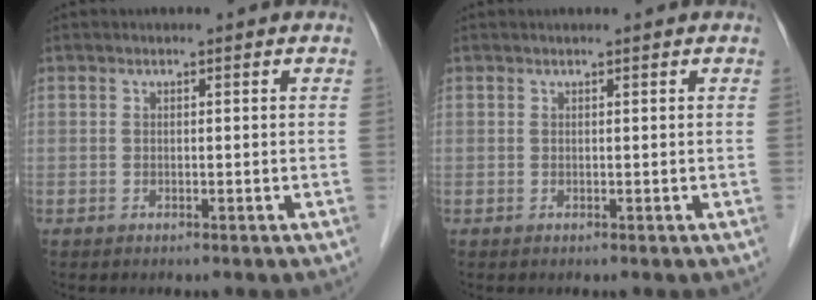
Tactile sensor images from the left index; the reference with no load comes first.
{"total": 1.0, "force": [0.9, 0.0, 0.3], "torque": [-0.006, 0.014, 0.016]}